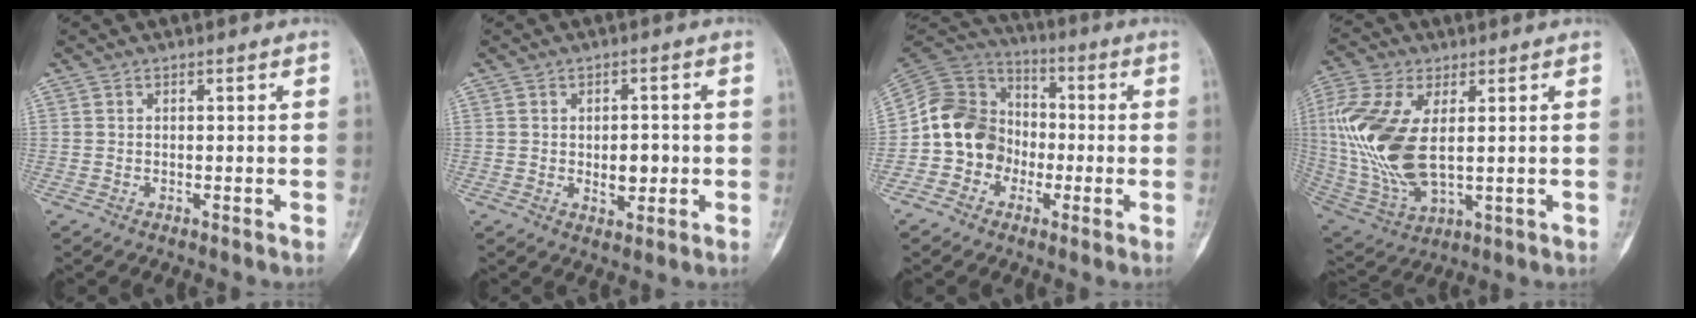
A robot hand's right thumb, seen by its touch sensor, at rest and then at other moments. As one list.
[{"total": 4.5, "force": [-0.5, 2.7, 3.6], "torque": [-0.034, 0.000, -0.004]}, {"total": 13.8, "force": [-3.1, 12.1, 5.9], "torque": [-0.075, 0.053, -0.066]}, {"total": 18.5, "force": [2.1, 9.4, 15.8], "torque": [-0.356, -0.011, 0.050]}]